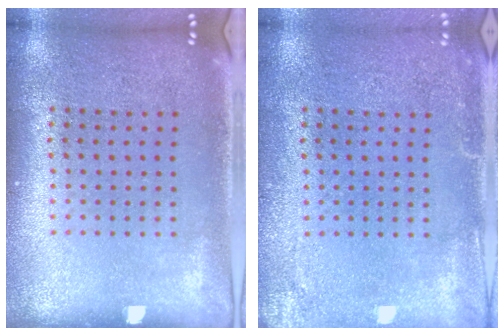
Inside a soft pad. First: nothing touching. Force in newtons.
{"total": 2.3, "press": 2.3, "slide": 0.3}